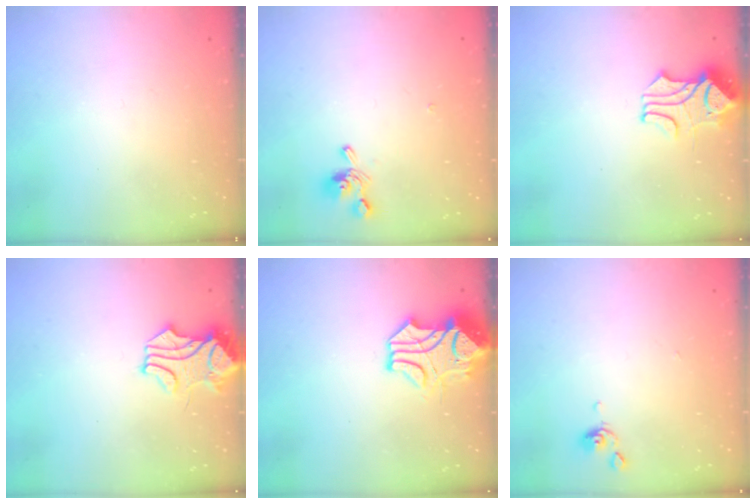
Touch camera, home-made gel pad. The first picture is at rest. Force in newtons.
{"total": 0.7, "press": 0.4, "slide": 0.6}
{"total": 1.6, "press": 1.2, "slide": 1.0}
{"total": 1.7, "press": 1.5, "slide": 0.8}
{"total": 3.0, "press": 2.8, "slide": 1.1}
{"total": 0.5, "press": 0.1, "slide": 0.5}